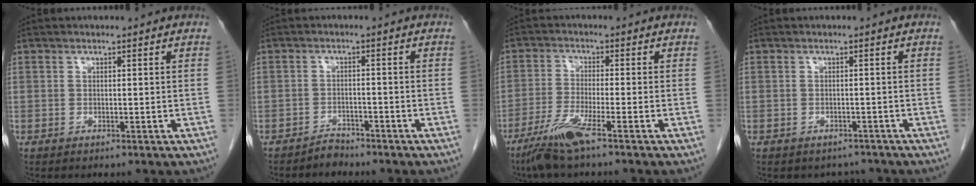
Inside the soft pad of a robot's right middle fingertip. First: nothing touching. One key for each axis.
{"total": 2.0, "fx": -1.9, "fy": 0.6, "fz": -0.2, "tx": 0.004, "ty": -0.001, "tz": -0.031}
{"total": 6.3, "fx": -4.2, "fy": -0.5, "fz": 4.7, "tx": -0.097, "ty": -0.020, "tz": -0.087}
{"total": 2.6, "fx": -2.3, "fy": 1.3, "fz": -0.1, "tx": -0.001, "ty": 0.003, "tz": -0.031}